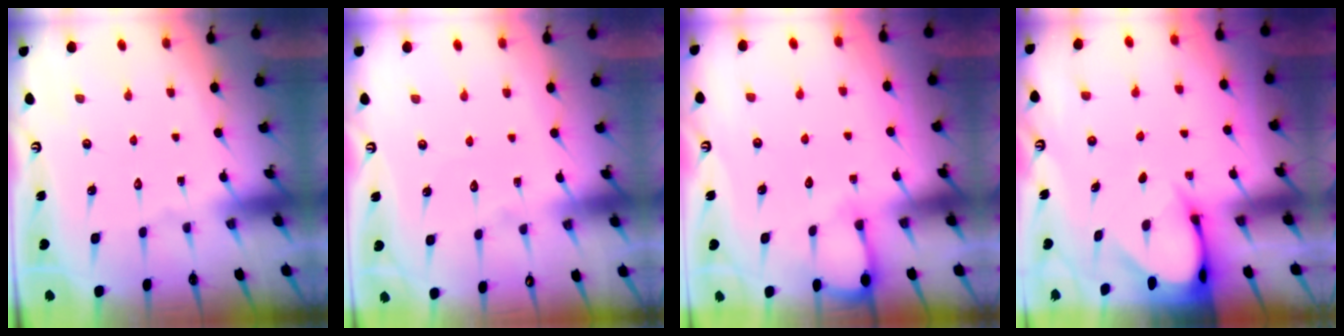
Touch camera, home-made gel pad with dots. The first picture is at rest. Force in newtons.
{"total": 2.0, "press": 2.0, "slide": 0.2}
{"total": 4.2, "press": 4.2, "slide": 0.3}
{"total": 3.4, "press": 3.4, "slide": 0.3}